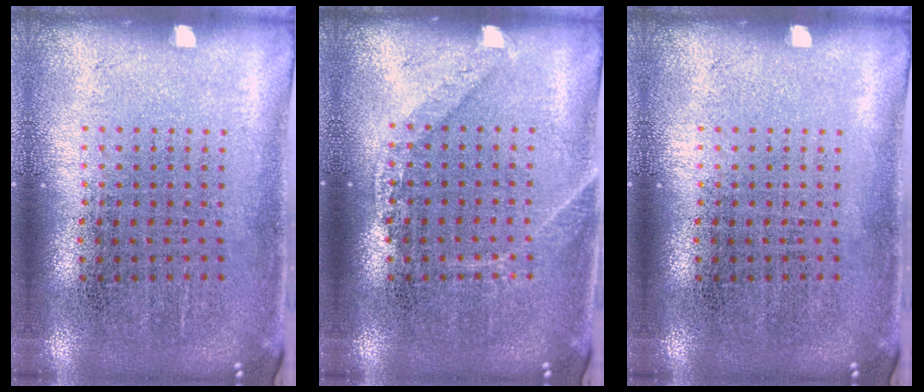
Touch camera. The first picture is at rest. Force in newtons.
{"total": 1.4, "press": 1.3, "slide": 0.2}
{"total": 0.0}